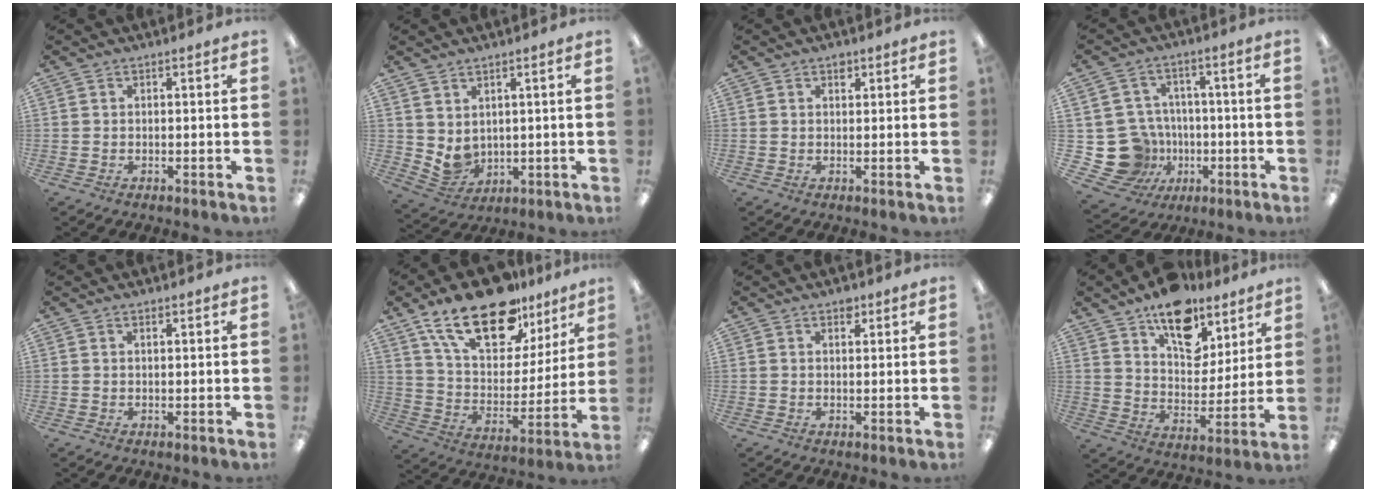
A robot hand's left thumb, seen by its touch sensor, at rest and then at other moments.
{"total": 4.8, "force": [2.4, 3.6, 1.9], "torque": [-0.043, -0.016, 0.050]}
{"total": 1.7, "force": [1.1, 1.0, 0.9], "torque": [-0.002, -0.005, 0.017]}
{"total": 13.7, "force": [-3.2, 12.7, 4.2], "torque": [-0.104, 0.020, -0.038]}
{"total": 0.7, "force": [0.5, 0.3, 0.4], "torque": [-0.010, 0.002, 0.009]}
{"total": 22.8, "force": [15.3, 10.8, 13.1], "torque": [-0.229, -0.080, 0.270]}
{"total": 2.0, "force": [1.4, 1.1, 0.9], "torque": [-0.004, -0.005, 0.022]}
{"total": 15.6, "force": [11.0, 8.6, 7.0], "torque": [-0.097, -0.068, 0.197]}